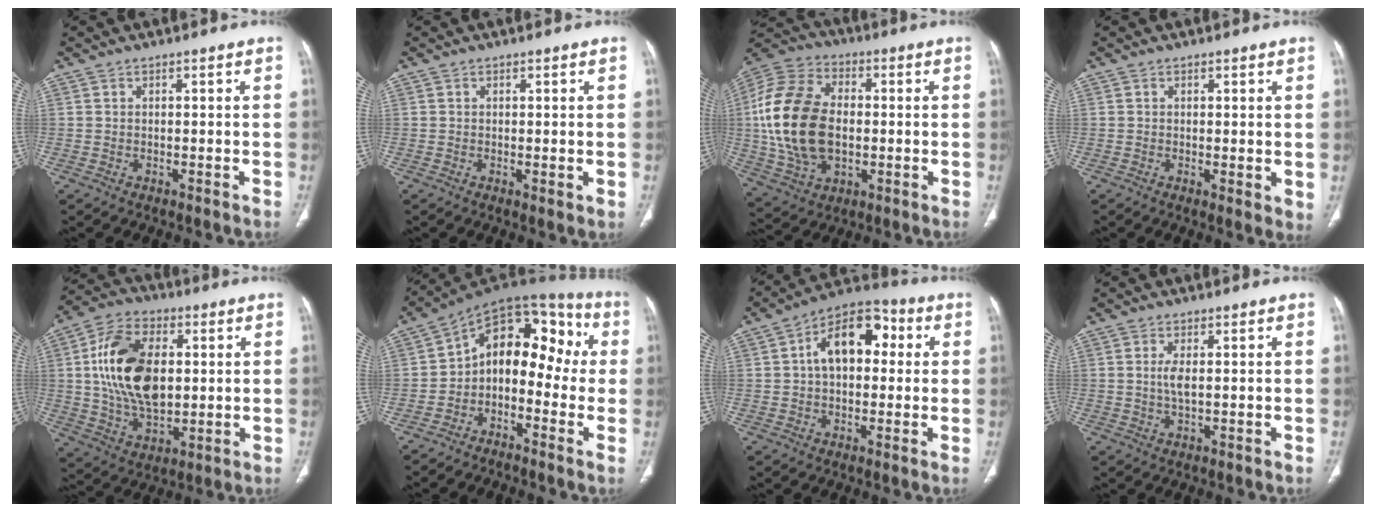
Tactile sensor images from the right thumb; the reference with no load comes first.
{"total": 1.1, "force": [0.0, 0.3, 1.1], "torque": [-0.023, -0.007, 0.001]}
{"total": 21.8, "force": [0.0, 14.2, 16.5], "torque": [-0.333, 0.009, 0.006]}
{"total": 2.6, "force": [0.2, 0.9, 2.4], "torque": [-0.041, -0.011, 0.002]}
{"total": 18.1, "force": [2.3, 11.0, 14.2], "torque": [-0.247, 0.000, 0.046]}
{"total": 15.5, "force": [-1.4, 10.1, 11.7], "torque": [-0.112, 0.078, -0.039]}
{"total": 13.1, "force": [2.2, 8.2, 10.0], "torque": [-0.132, 0.034, 0.023]}
{"total": 2.4, "force": [0.3, 0.7, 2.3], "torque": [-0.058, -0.002, 0.008]}